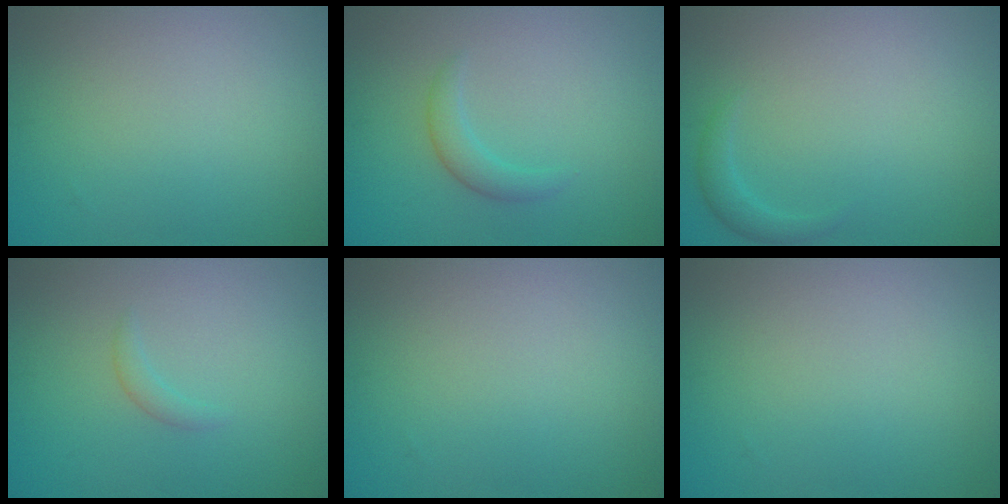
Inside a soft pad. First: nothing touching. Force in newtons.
{"total": 1.7, "press": 1.7, "slide": 0.2}
{"total": 1.2, "press": 1.2, "slide": 0.1}
{"total": 0.9, "press": 0.9, "slide": 0.1}
{"total": 0.0}
{"total": 0.0}